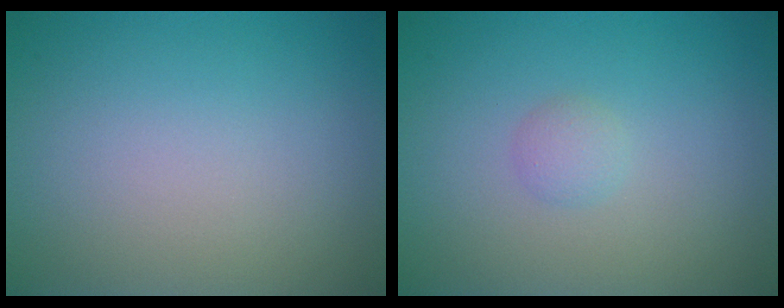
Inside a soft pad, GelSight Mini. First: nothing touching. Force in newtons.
{"total": 1.0, "press": 1.0, "slide": 0.0}